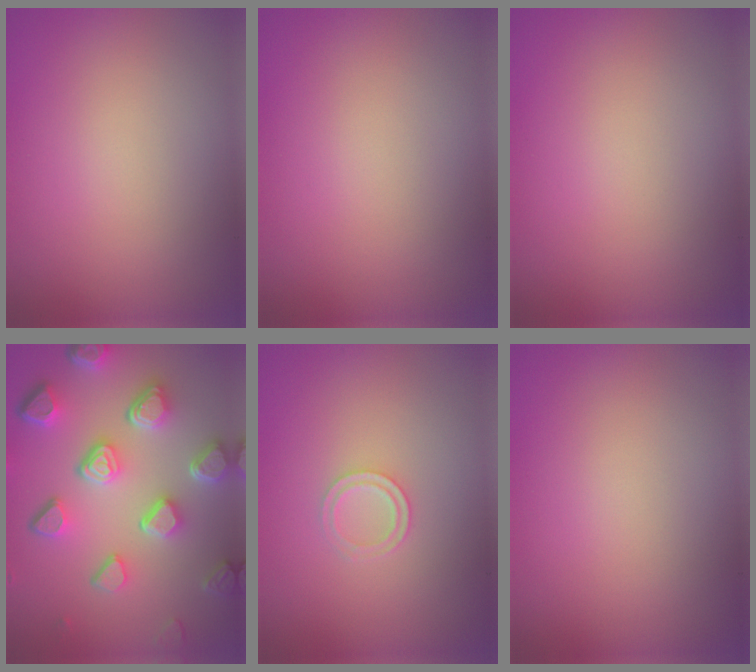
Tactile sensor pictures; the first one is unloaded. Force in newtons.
{"total": 0.0}
{"total": 0.0}
{"total": 7.5, "press": 5.6, "slide": 5.0}
{"total": 1.4, "press": 1.4, "slide": 0.3}
{"total": 0.0}